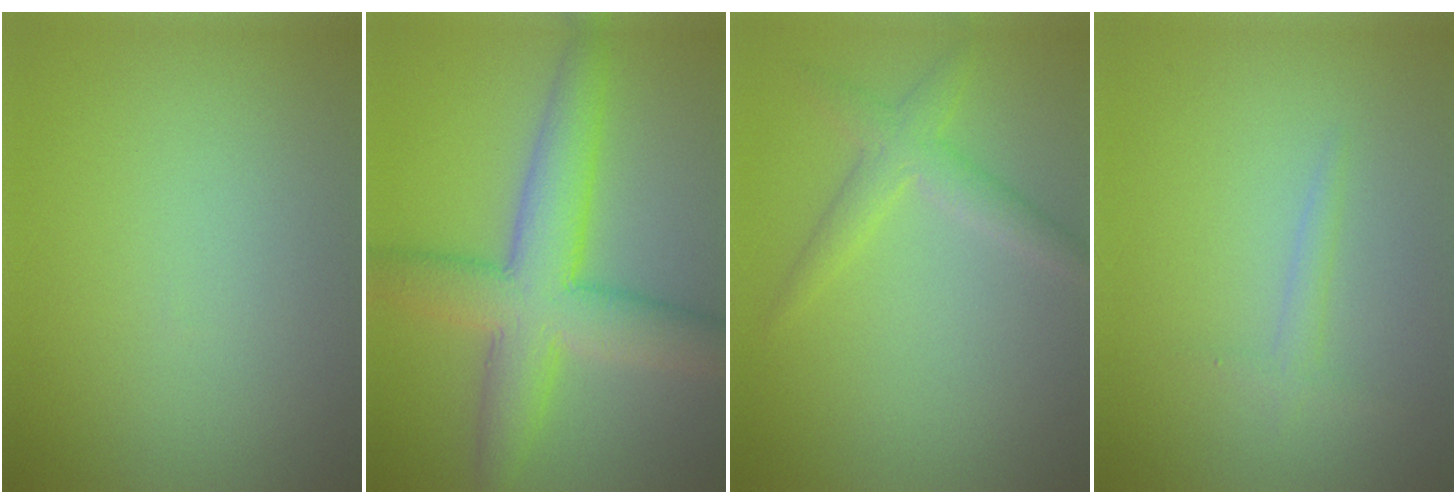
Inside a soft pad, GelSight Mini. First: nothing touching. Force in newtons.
{"total": 7.7, "press": 7.7, "slide": 0.4}
{"total": 2.6, "press": 2.6, "slide": 0.1}
{"total": 1.1, "press": 1.1, "slide": 0.0}